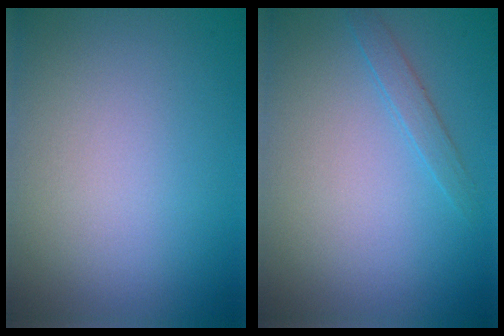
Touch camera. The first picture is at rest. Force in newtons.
{"total": 1.4, "press": 1.4, "slide": 0.1}